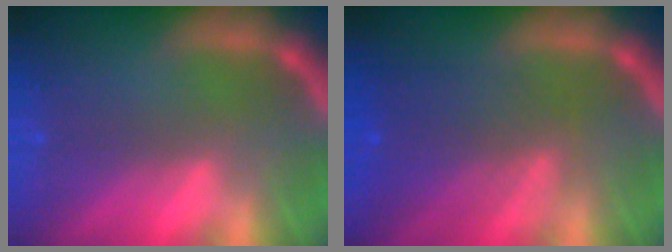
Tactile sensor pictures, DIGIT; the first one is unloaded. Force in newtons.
{"total": 5.6}